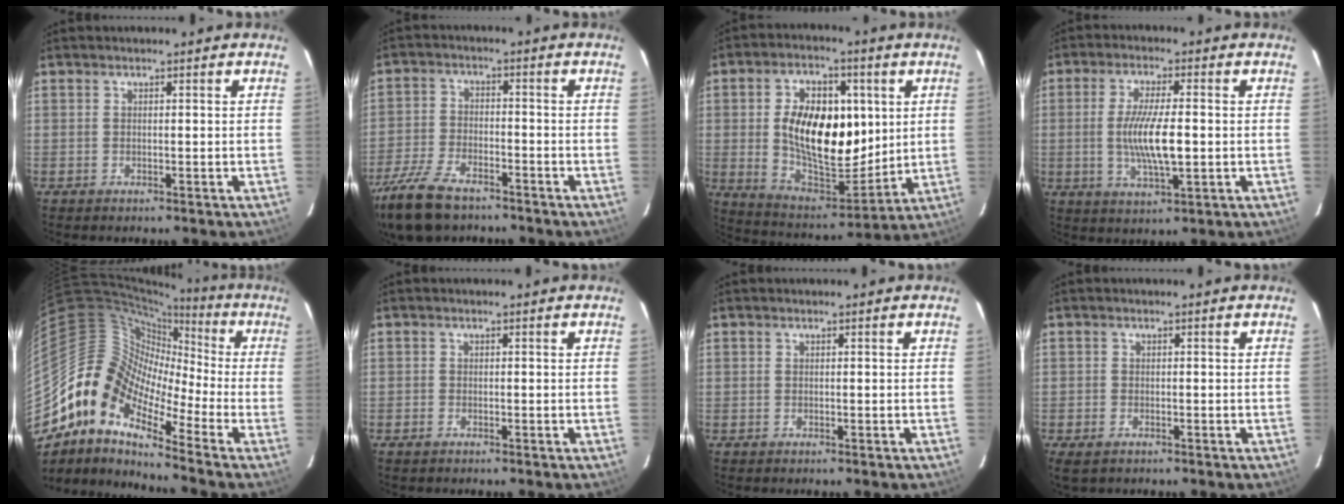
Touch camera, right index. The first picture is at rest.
{"total": 14.0, "force": [-10.4, 6.0, 7.1], "torque": [-0.181, -0.021, -0.201]}
{"total": 18.7, "force": [2.7, 10.6, 15.1], "torque": [-0.272, 0.008, 0.057]}
{"total": 9.3, "force": [-0.7, 2.1, 9.0], "torque": [-0.170, -0.009, -0.011]}
{"total": 13.2, "force": [-7.2, 6.6, 8.9], "torque": [-0.139, 0.006, -0.160]}
{"total": 0.9, "force": [-0.7, 0.6, 0.1], "torque": [-0.005, 0.000, -0.014]}
{"total": 0.0}
{"total": 3.1, "force": [-1.8, 1.9, 1.5], "torque": [-0.031, -0.011, -0.032]}